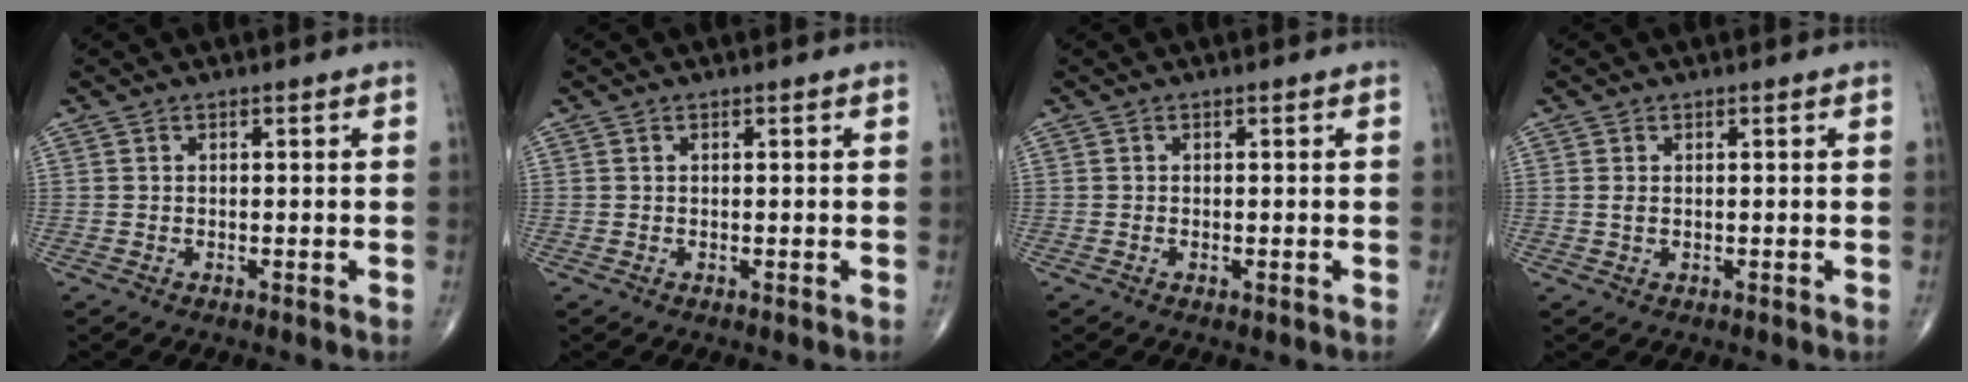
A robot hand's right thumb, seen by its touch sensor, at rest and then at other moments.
{"total": 0.0}
{"total": 0.6, "force": [-0.2, 0.3, 0.5], "torque": [-0.011, -0.002, -0.003]}
{"total": 0.9, "force": [0.2, 0.5, 0.8], "torque": [-0.018, 0.001, 0.009]}